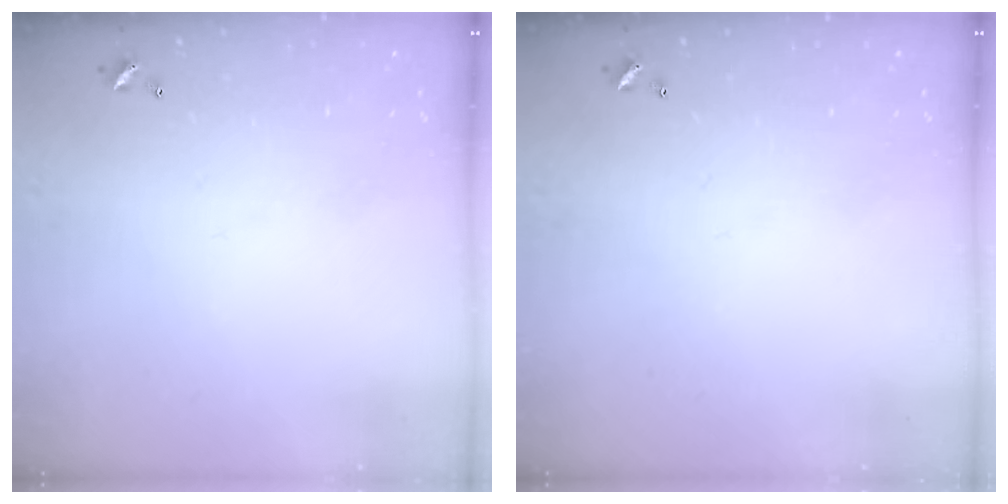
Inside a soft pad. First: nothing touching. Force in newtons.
{"total": 0.0}